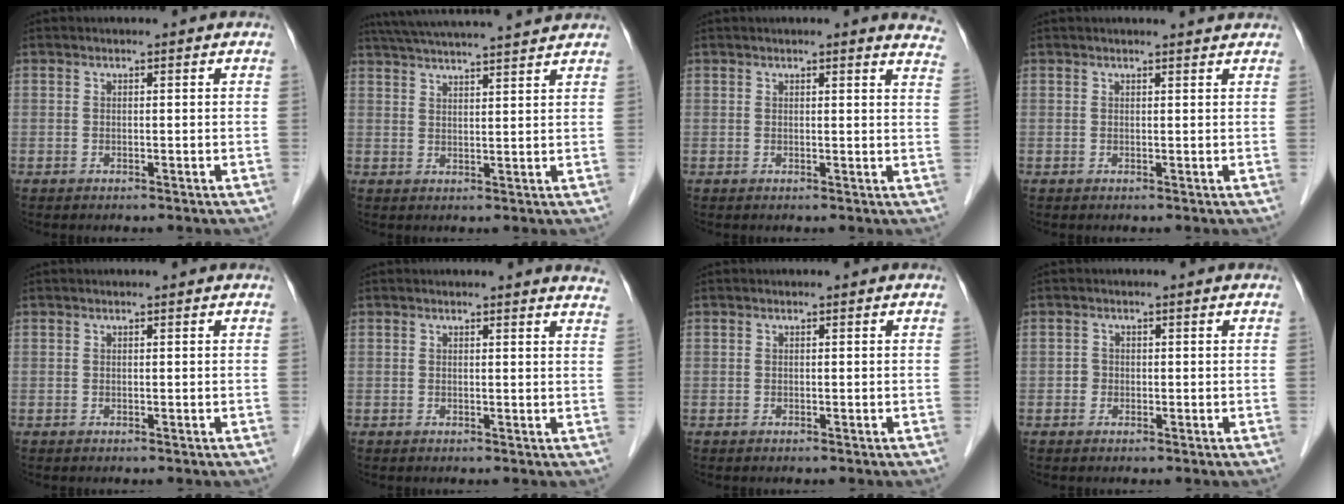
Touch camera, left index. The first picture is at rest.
{"total": 16.0, "force": [14.7, 0.2, 6.4], "torque": [-0.118, 0.030, 0.211]}
{"total": 7.3, "force": [6.8, 0.5, 2.8], "torque": [-0.015, -0.020, 0.045]}
{"total": 2.8, "force": [2.7, 0.0, 0.8], "torque": [-0.012, 0.008, 0.027]}
{"total": 0.0}
{"total": 5.2, "force": [5.1, 0.1, 1.0], "torque": [-0.005, -0.021, 0.026]}
{"total": 0.0}
{"total": 1.6, "force": [-0.4, 1.5, 0.2], "torque": [0.003, 0.007, -0.010]}